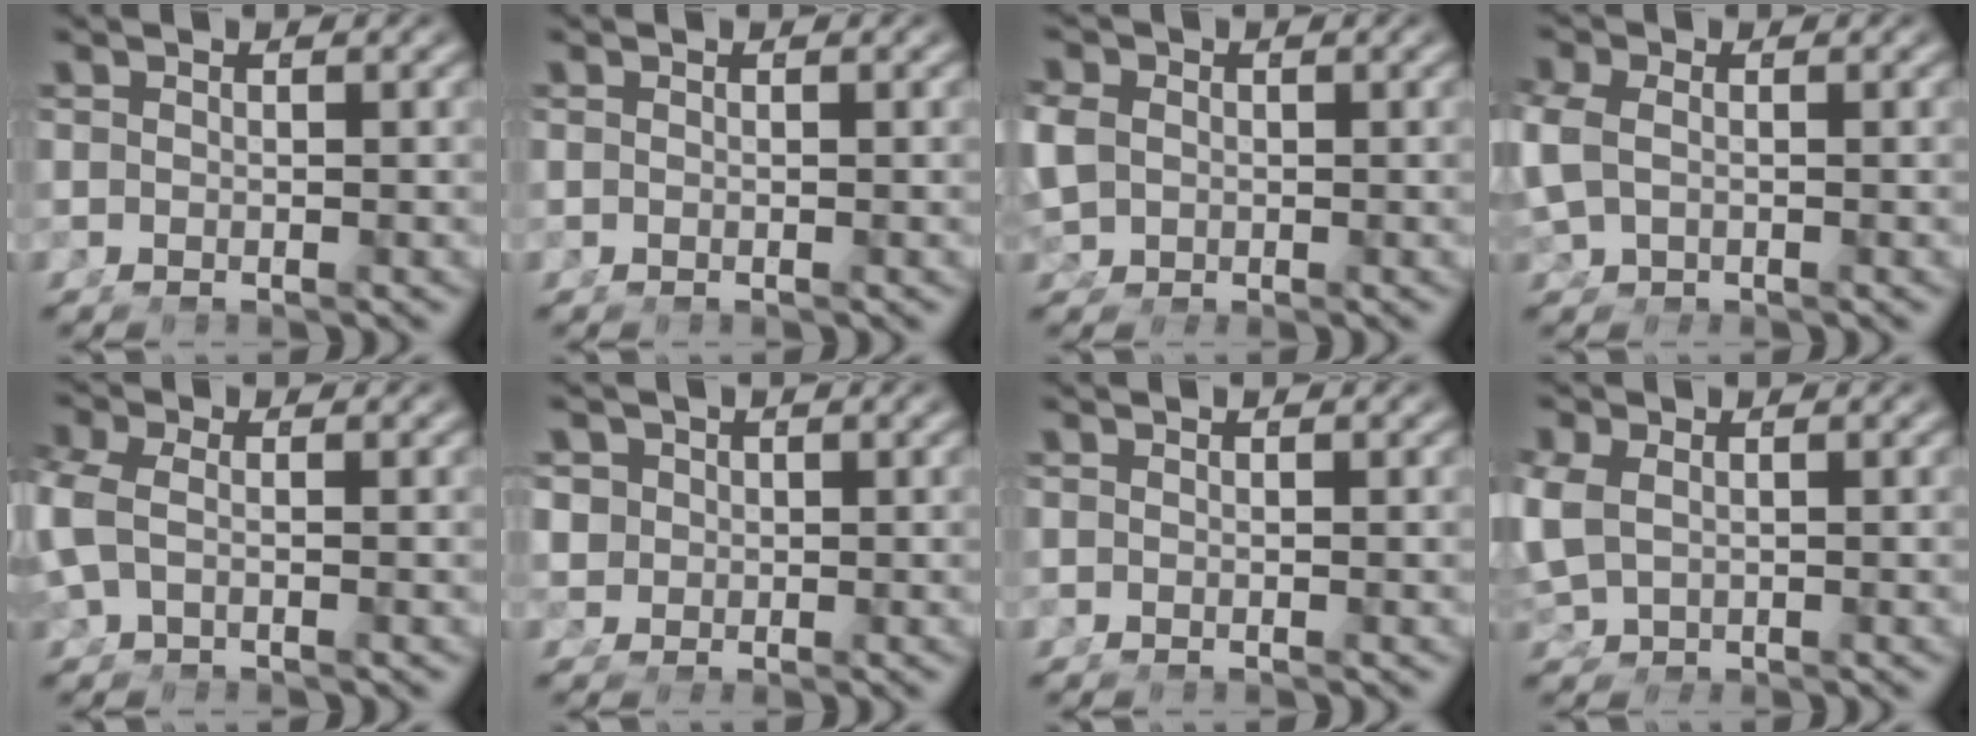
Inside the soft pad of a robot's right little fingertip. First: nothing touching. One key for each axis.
{"total": 0.0}
{"total": 2.4, "fx": -0.2, "fy": 2.1, "fz": 1.1, "tx": -0.034, "ty": -0.013, "tz": 0.008}
{"total": 2.0, "fx": 0.2, "fy": 1.4, "fz": 1.5, "tx": -0.056, "ty": -0.012, "tz": 0.018}
{"total": 2.4, "fx": -0.1, "fy": 1.3, "fz": 2.0, "tx": -0.065, "ty": -0.008, "tz": 0.009}
{"total": 2.9, "fx": 0.5, "fy": 2.7, "fz": 1.2, "tx": -0.034, "ty": -0.010, "tz": 0.017}
{"total": 0.0}
{"total": 2.3, "fx": 0.3, "fy": 1.8, "fz": 1.4, "tx": -0.051, "ty": -0.013, "tz": 0.025}